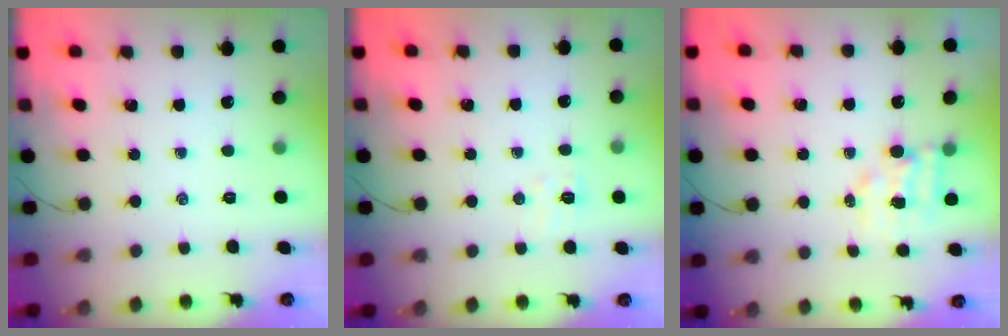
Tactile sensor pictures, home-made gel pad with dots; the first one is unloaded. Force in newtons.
{"total": 4.5, "press": 4.4, "slide": 1.1}
{"total": 4.7, "press": 4.7, "slide": 0.5}